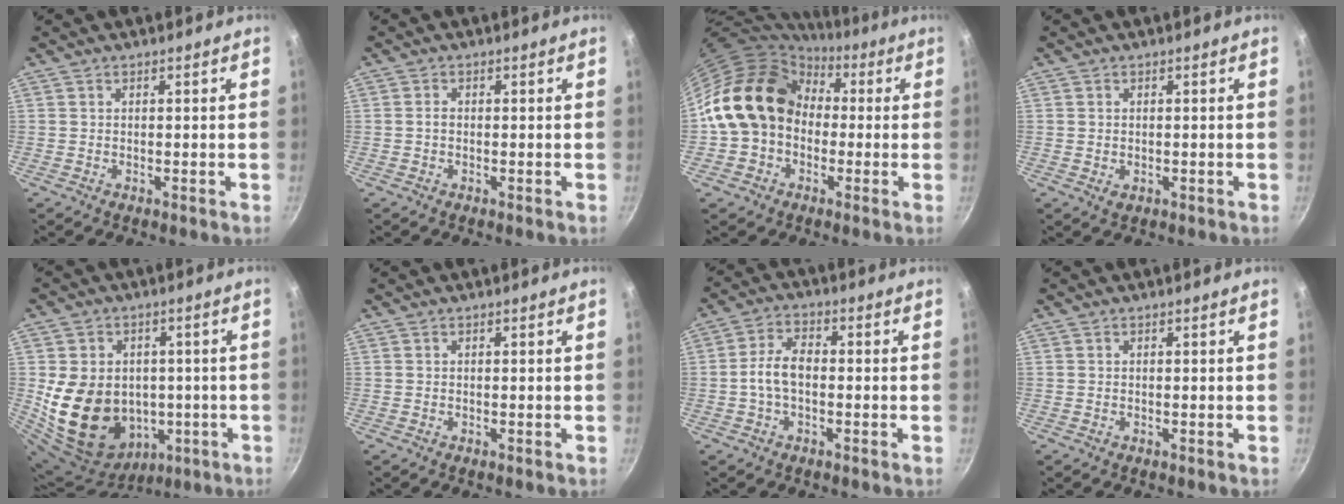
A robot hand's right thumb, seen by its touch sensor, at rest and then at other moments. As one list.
[{"total": 1.1, "force": [-0.2, 0.8, 0.7], "torque": [-0.012, 0.006, -0.004]}, {"total": 16.2, "force": [0.9, 13.3, 9.2], "torque": [-0.134, 0.045, 0.005]}, {"total": 1.4, "force": [0.0, 1.1, 0.8], "torque": [-0.011, -0.002, -0.001]}, {"total": 19.1, "force": [-1.5, 15.6, 10.9], "torque": [-0.193, 0.017, 0.001]}, {"total": 0.0}, {"total": 6.2, "force": [-0.9, 3.6, 5.0], "torque": [-0.090, 0.026, -0.024]}, {"total": 0.0}]